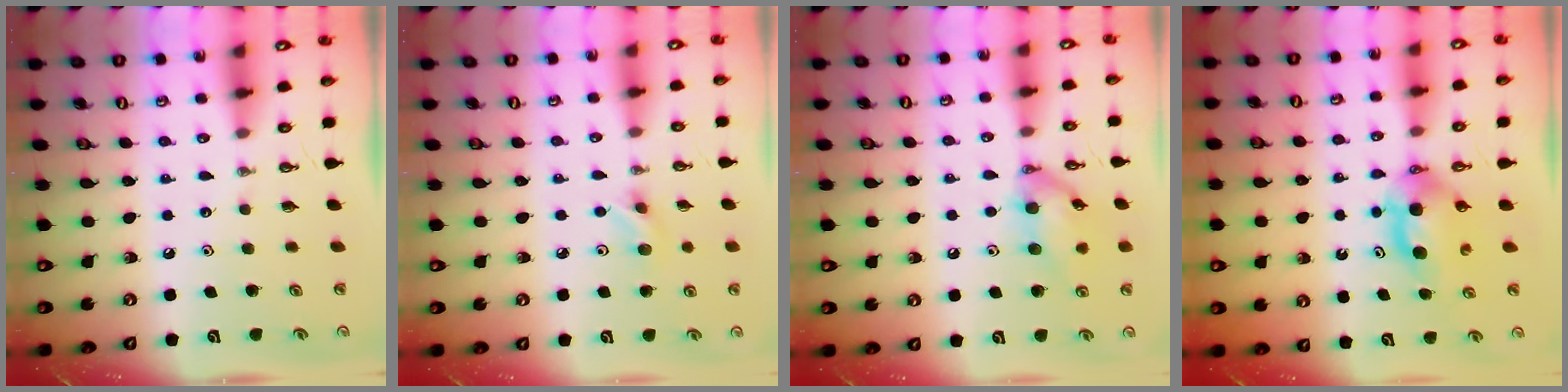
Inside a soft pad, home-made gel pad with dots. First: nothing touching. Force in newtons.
{"total": 5.1, "press": 5.0, "slide": 0.9}
{"total": 13.3, "press": 13.2, "slide": 0.8}
{"total": 6.2, "press": 5.6, "slide": 2.7}